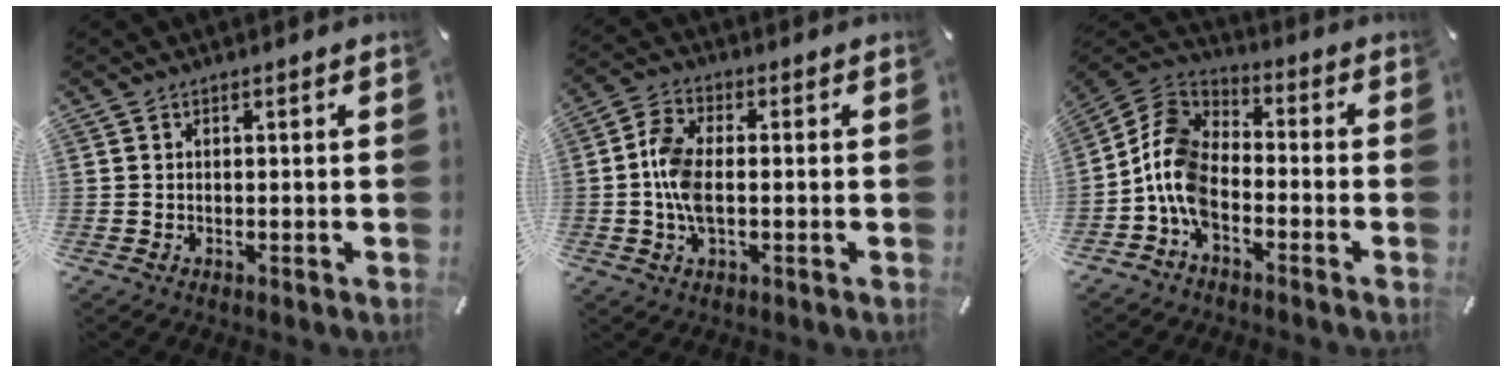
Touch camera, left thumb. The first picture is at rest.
{"total": 7.6, "force": [-0.8, 4.0, 6.5], "torque": [-0.144, 0.001, -0.018]}
{"total": 10.6, "force": [-5.2, 6.8, 6.2], "torque": [-0.150, 0.015, -0.104]}